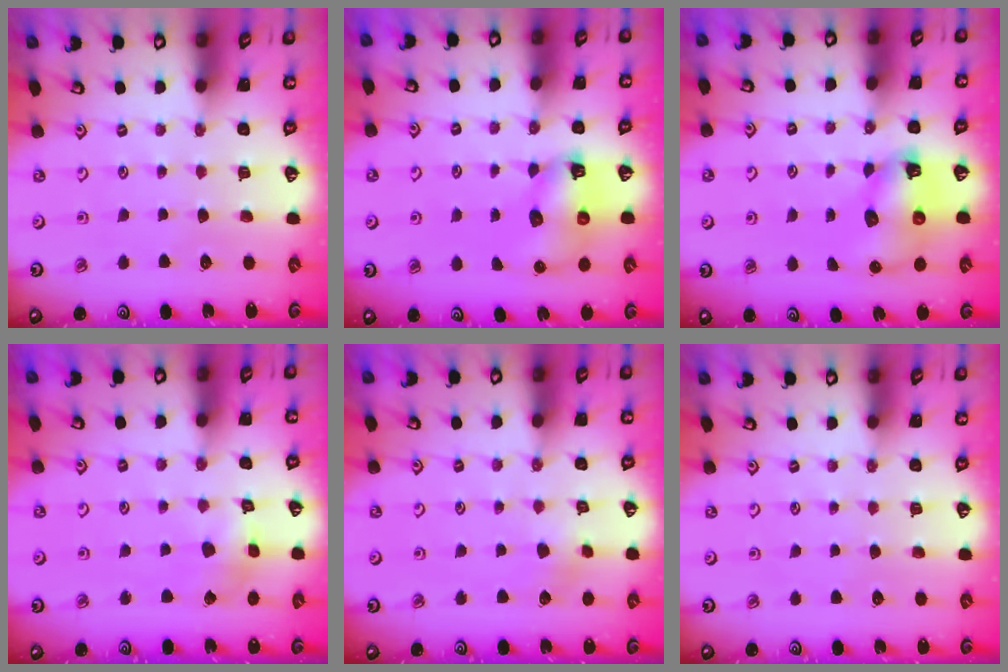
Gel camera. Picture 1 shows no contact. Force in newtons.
{"total": 8.3, "press": 8.3, "slide": 1.0}
{"total": 8.8, "press": 8.6, "slide": 1.5}
{"total": 3.7, "press": 3.7, "slide": 0.3}
{"total": 2.6, "press": 2.6, "slide": 0.4}
{"total": 0.0}